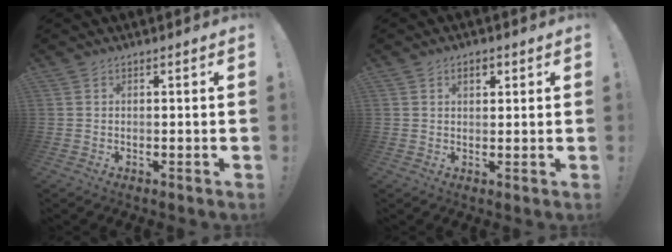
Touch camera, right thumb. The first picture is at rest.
{"total": 3.0, "force": [1.4, 1.8, 2.0], "torque": [-0.023, -0.002, 0.019]}